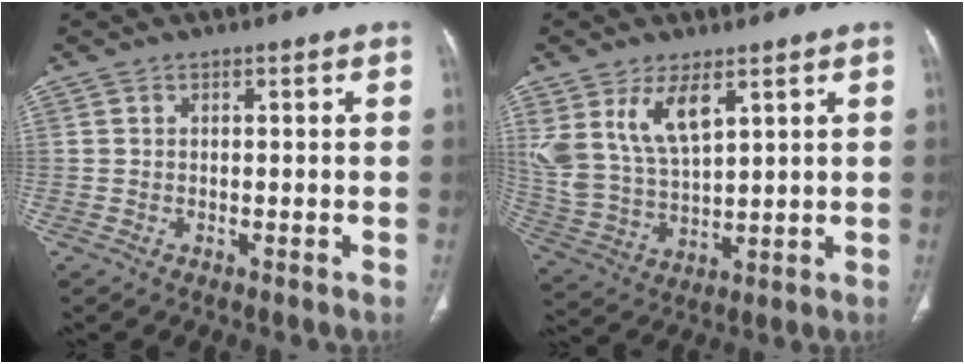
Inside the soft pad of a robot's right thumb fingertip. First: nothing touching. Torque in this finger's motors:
{"motor_torque": [0.09, 0.52, 0.85, 0.99, 0.11]}